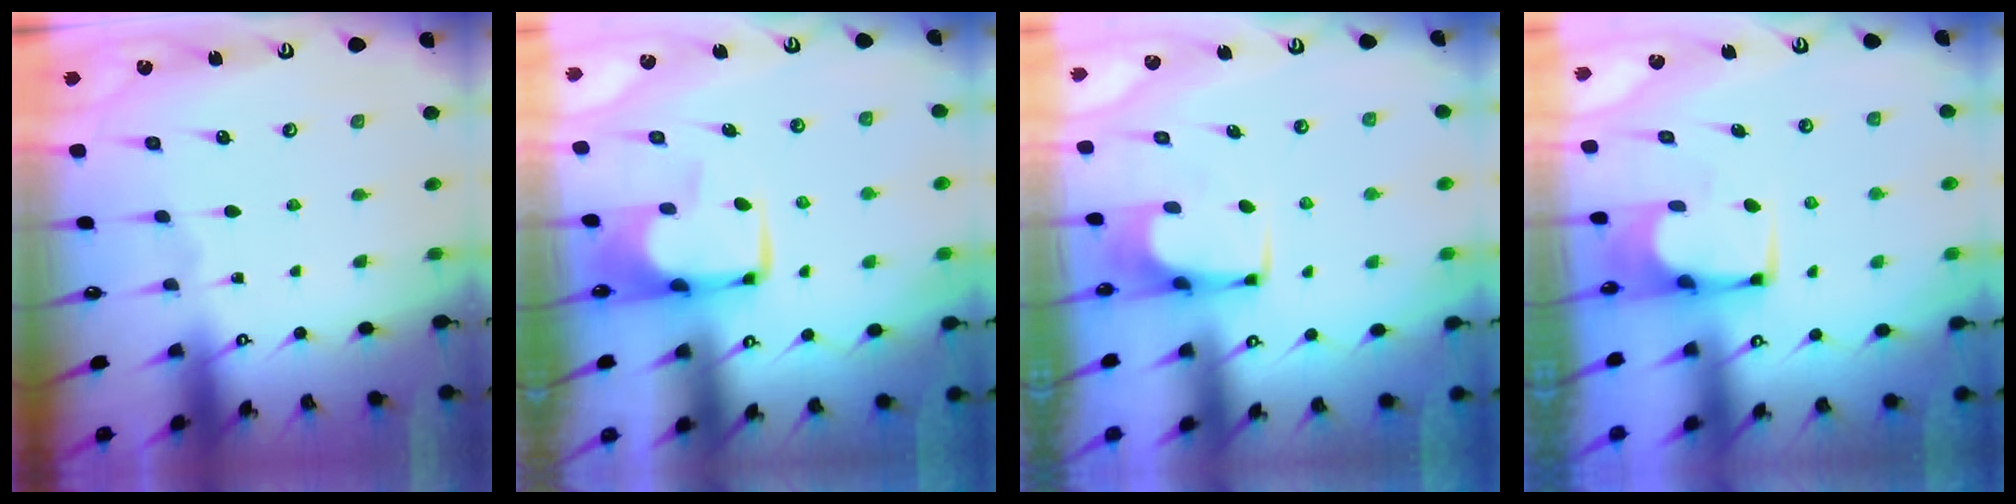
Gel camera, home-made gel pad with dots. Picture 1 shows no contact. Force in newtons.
{"total": 1.2, "press": 1.0, "slide": 0.6}
{"total": 3.9, "press": 3.9, "slide": 0.4}
{"total": 2.1, "press": 2.1, "slide": 0.1}